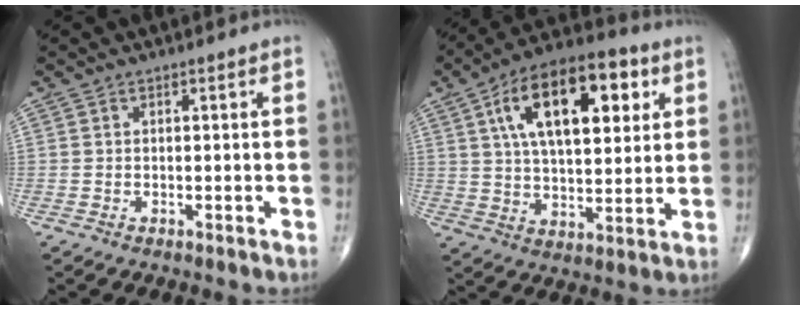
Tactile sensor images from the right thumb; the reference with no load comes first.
{"total": 20.7, "force": [7.2, 9.9, 16.7], "torque": [-0.245, -0.004, 0.111]}